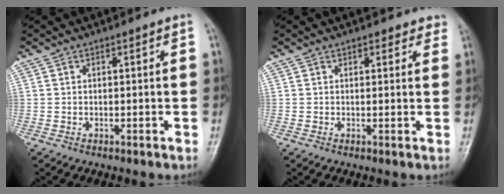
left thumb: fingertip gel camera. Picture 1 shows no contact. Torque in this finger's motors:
{"motor_torque": [-0.10, 0.11, 0.03, 0.04, 0.06]}